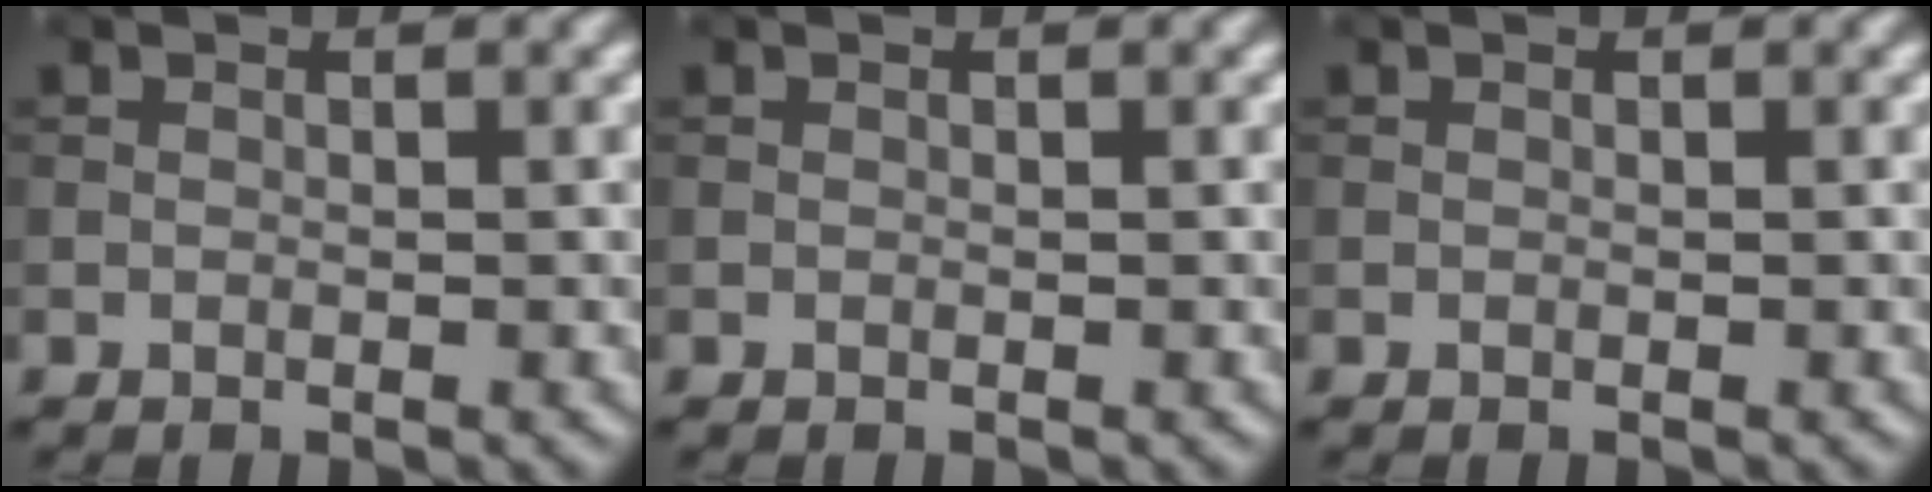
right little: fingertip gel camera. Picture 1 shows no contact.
{"total": 0.0}
{"total": 0.0}